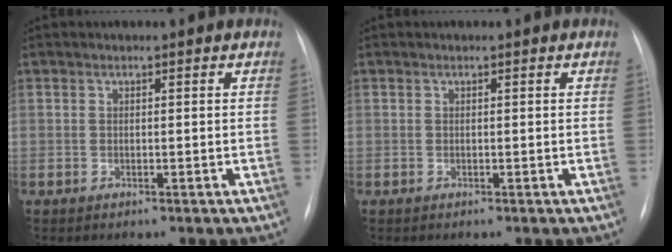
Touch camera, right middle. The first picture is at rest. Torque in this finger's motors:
{"motor_torque": [0.00, 0.00, 0.00, 0.00]}